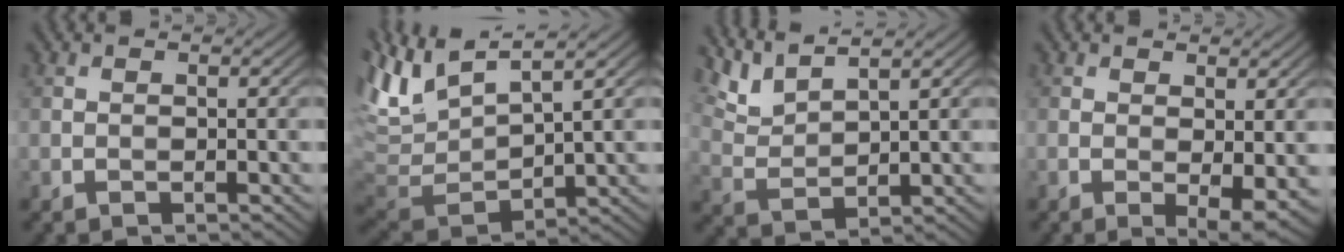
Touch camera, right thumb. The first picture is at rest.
{"total": 9.7, "force": [5.2, 3.4, 7.5], "torque": [-0.184, 0.009, 0.103]}
{"total": 5.4, "force": [4.4, 1.1, 2.8], "torque": [-0.082, 0.004, 0.099]}
{"total": 3.8, "force": [0.2, 0.9, 3.7], "torque": [-0.061, -0.010, 0.005]}